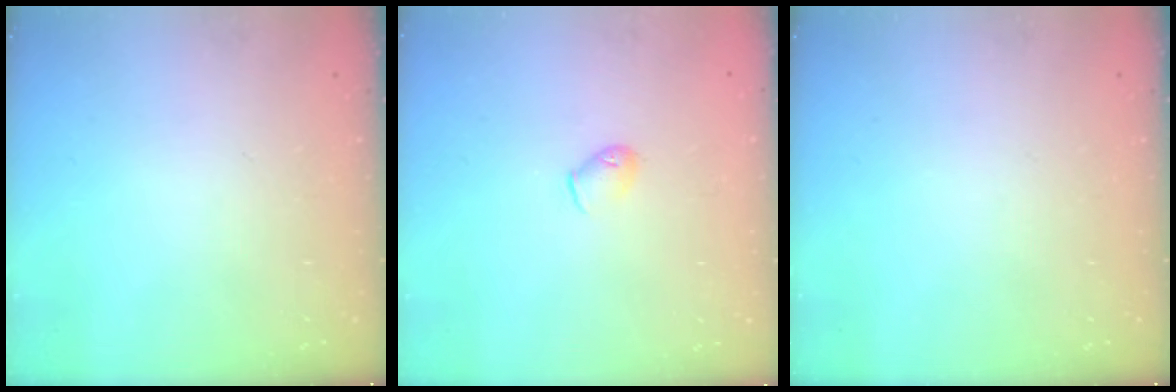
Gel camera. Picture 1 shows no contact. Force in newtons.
{"total": 4.1, "press": 4.0, "slide": 0.8}
{"total": 0.0}